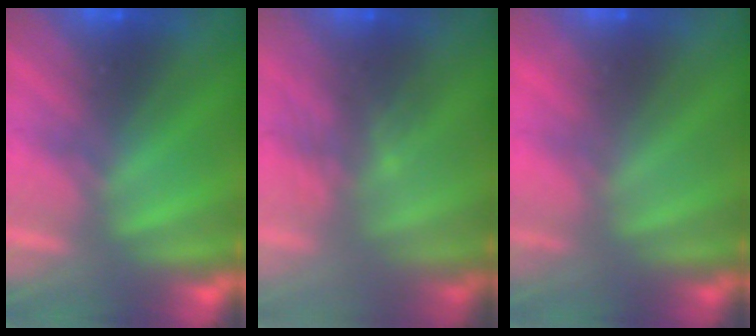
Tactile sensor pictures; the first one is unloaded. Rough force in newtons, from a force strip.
{"total": 2.9}
{"total": 2.5}